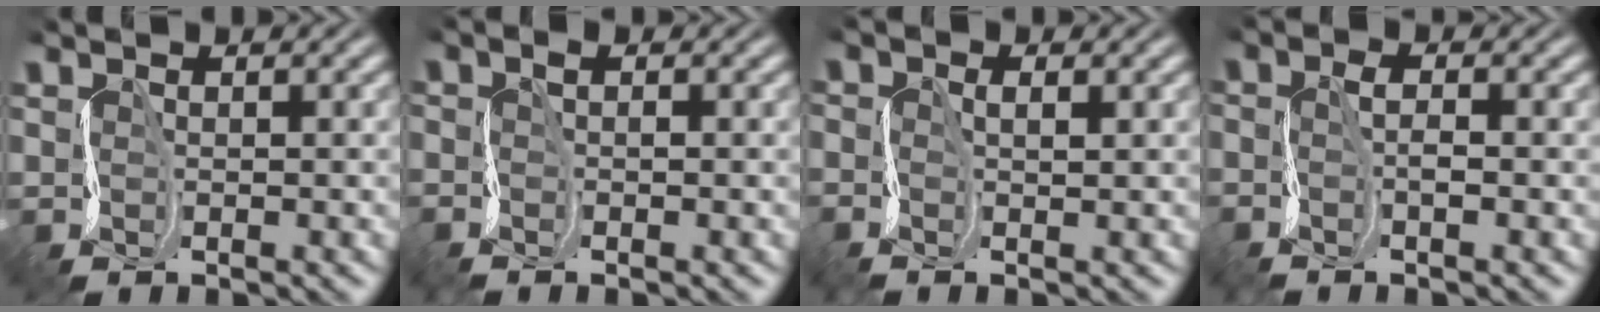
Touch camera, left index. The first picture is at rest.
{"total": 1.1, "force": [-0.9, -0.3, 0.5], "torque": [-0.017, 0.000, -0.020]}
{"total": 0.8, "force": [-0.7, -0.2, 0.4], "torque": [-0.008, 0.000, -0.014]}
{"total": 1.4, "force": [-1.1, -0.3, 0.8], "torque": [-0.020, 0.001, -0.023]}